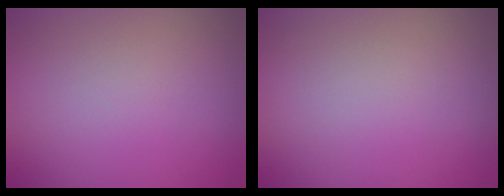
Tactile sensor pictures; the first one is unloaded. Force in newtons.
{"total": 0.0}